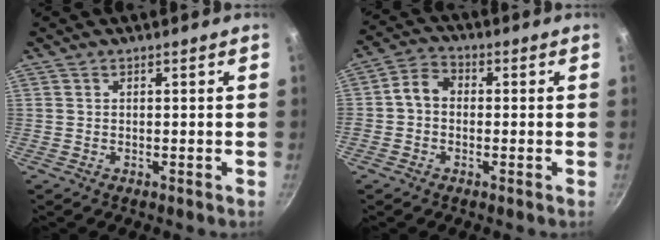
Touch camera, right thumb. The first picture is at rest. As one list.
[{"total": 4.9, "force": [-0.4, 4.0, 2.9], "torque": [-0.037, 0.018, -0.025]}]